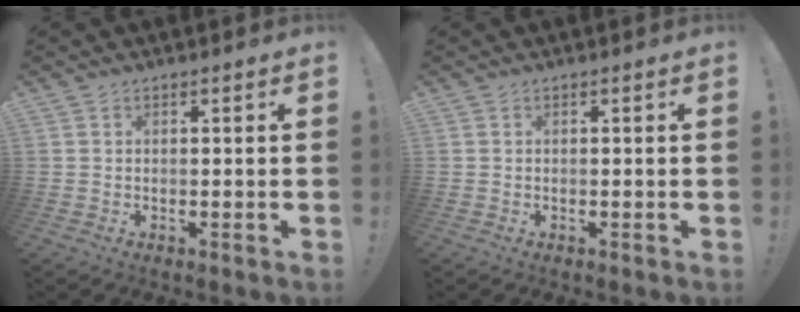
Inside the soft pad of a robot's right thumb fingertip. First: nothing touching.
{"total": 0.0}